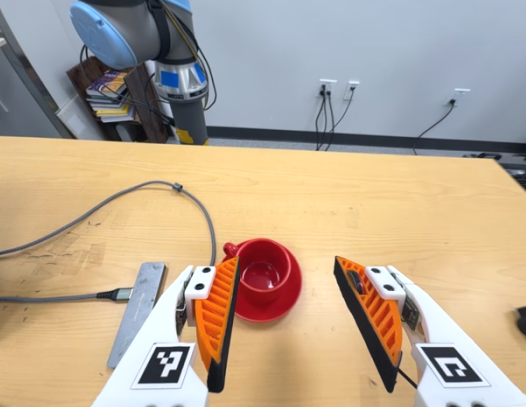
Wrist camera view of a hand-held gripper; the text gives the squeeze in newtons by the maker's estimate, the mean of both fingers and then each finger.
{"total": 0.0}